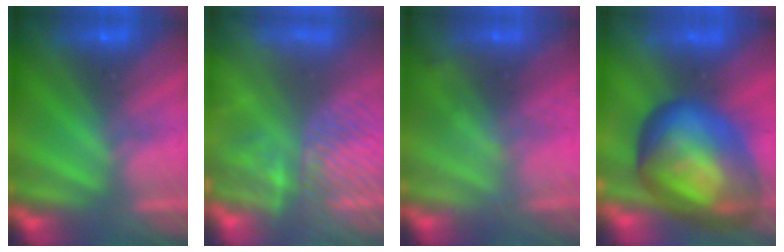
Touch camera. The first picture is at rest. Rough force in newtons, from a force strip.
{"total": 6.6}
{"total": 2.1}
{"total": 7.6}